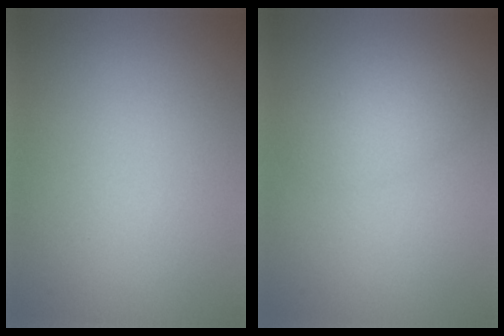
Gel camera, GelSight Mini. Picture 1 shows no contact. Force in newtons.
{"total": 2.0, "press": 2.0, "slide": 0.1}